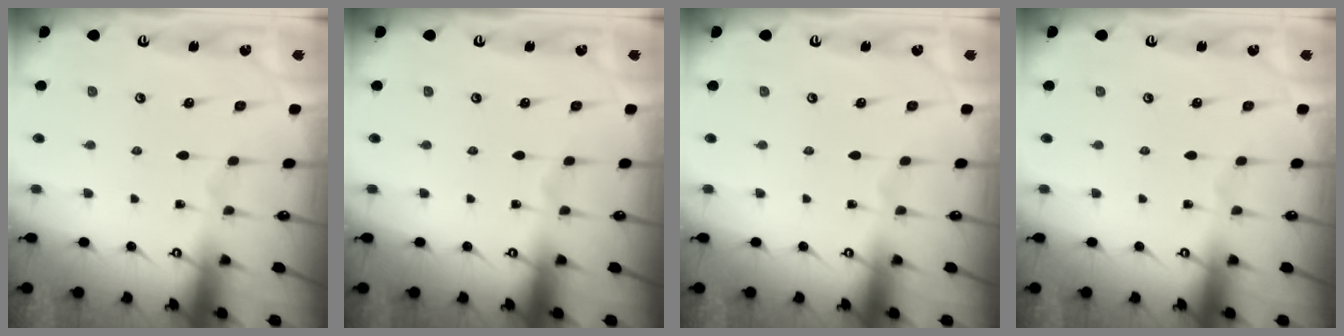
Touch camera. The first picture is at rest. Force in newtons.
{"total": 0.0}
{"total": 0.0}
{"total": 0.0}